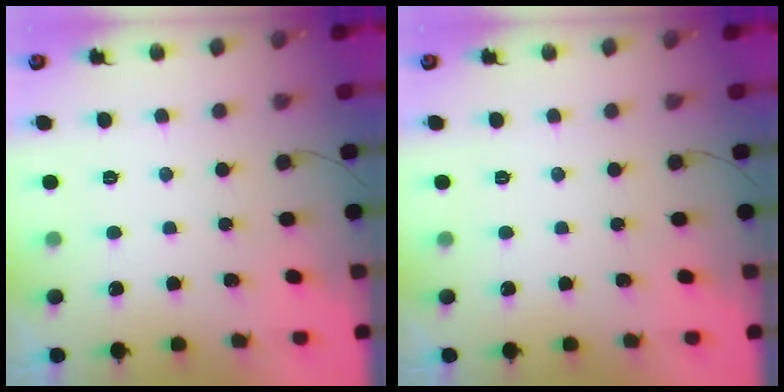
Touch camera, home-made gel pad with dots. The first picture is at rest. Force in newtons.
{"total": 0.0}